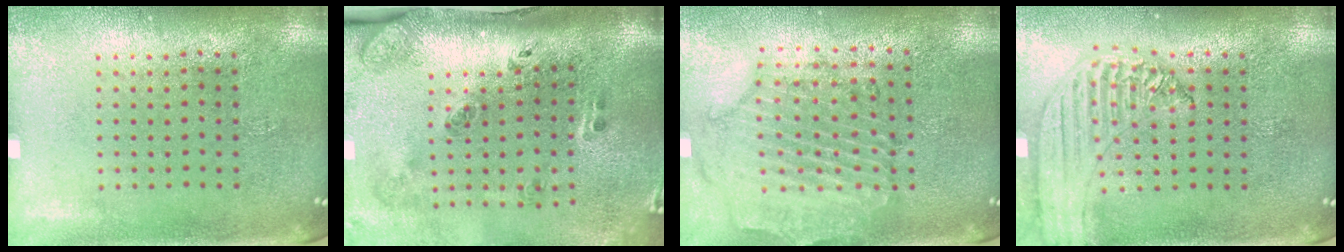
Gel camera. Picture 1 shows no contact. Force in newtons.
{"total": 3.2, "press": 1.9, "slide": 2.6}
{"total": 0.8, "press": 0.7, "slide": 0.3}
{"total": 1.3, "press": 1.2, "slide": 0.2}